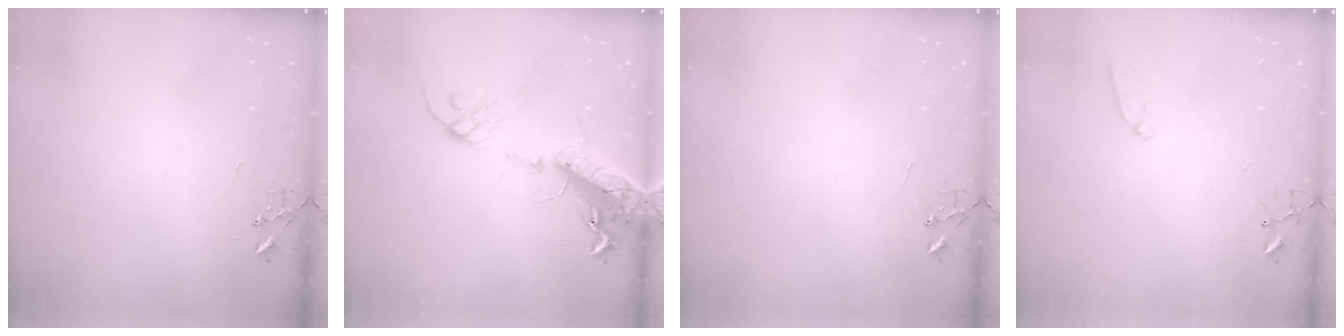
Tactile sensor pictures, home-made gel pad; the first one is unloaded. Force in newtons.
{"total": 17.4, "press": 16.9, "slide": 4.1}
{"total": 0.0}
{"total": 7.6, "press": 7.6, "slide": 0.6}